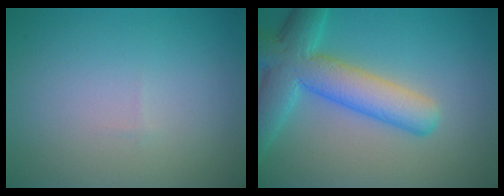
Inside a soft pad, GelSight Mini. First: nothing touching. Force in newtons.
{"total": 7.7, "press": 7.7, "slide": 0.4}